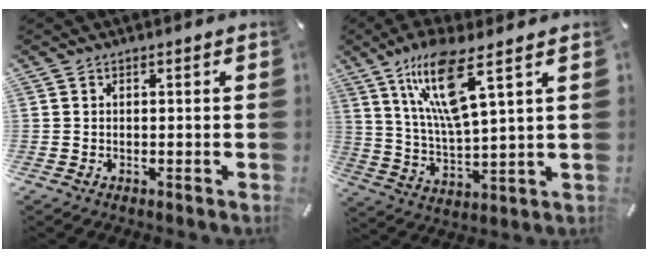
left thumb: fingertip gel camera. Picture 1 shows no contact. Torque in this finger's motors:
{"motor_torque": [2.31, 2.19, 1.39, -1.38, 0.73]}